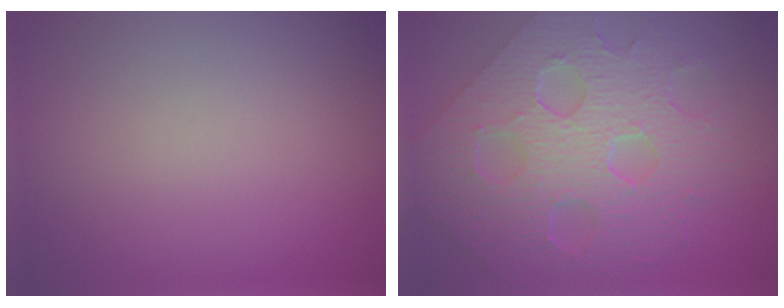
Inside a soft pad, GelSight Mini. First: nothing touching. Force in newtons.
{"total": 8.7, "press": 6.4, "slide": 5.8}